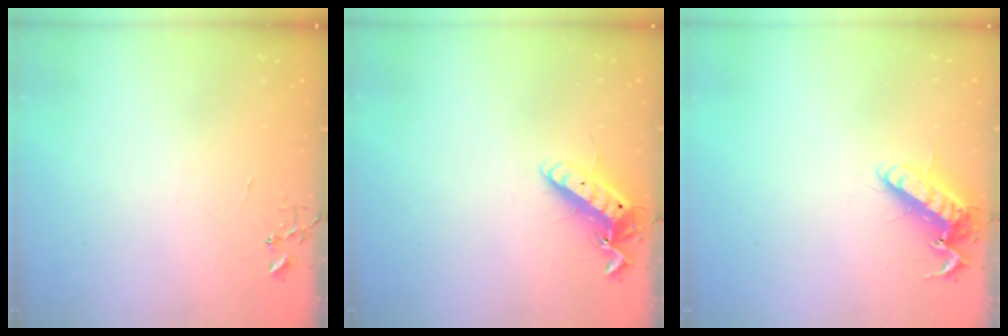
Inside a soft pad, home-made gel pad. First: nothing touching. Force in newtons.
{"total": 13.0, "press": 12.9, "slide": 1.9}
{"total": 12.3, "press": 12.1, "slide": 1.8}